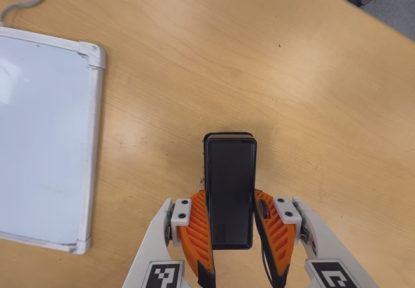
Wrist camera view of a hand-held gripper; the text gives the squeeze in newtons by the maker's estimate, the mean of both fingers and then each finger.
{"total": 5.0, "left": 3.4, "right": 6.5}